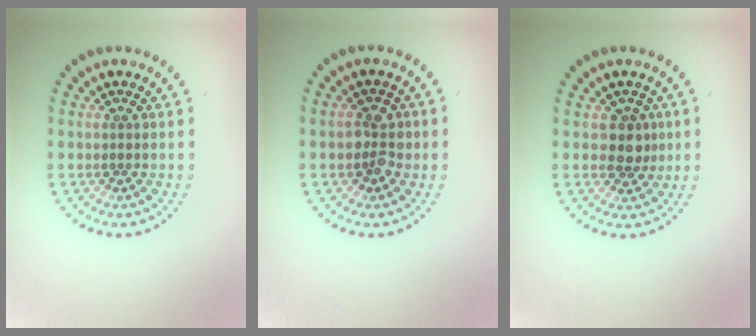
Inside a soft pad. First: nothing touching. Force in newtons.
{"total": 2.5, "press": 2.5, "slide": 0.4}
{"total": 2.0, "press": 1.8, "slide": 0.9}